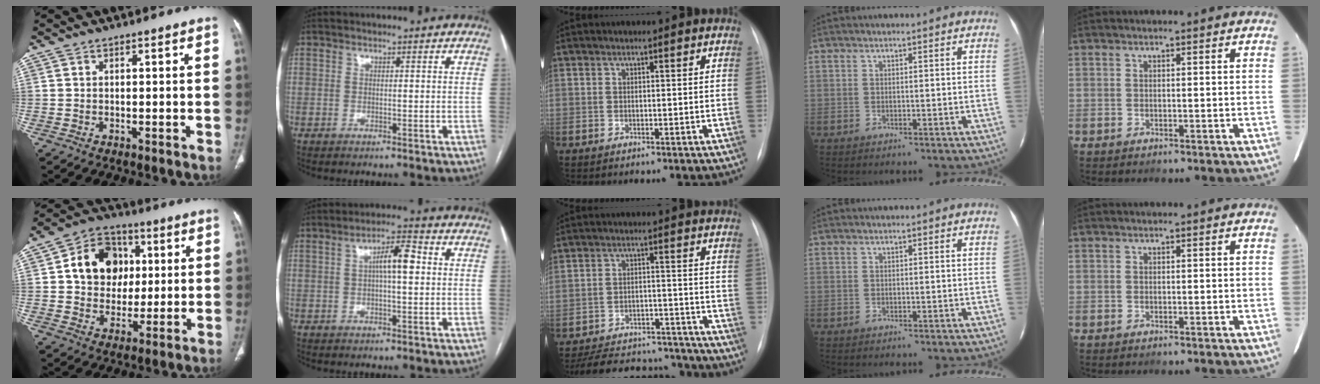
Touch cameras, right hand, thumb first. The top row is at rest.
{"thumb": {"total": 13.7, "force": [2.9, 11.2, 7.3], "torque": [-0.081, 0.006, 0.047]}, "index": {"total": 5.8, "force": [0.7, 1.2, 5.6], "torque": [-0.097, 0.019, 0.010]}, "middle": {"total": 18.4, "force": [-16.7, 5.5, 5.2], "torque": [-0.111, 0.008, -0.229]}}